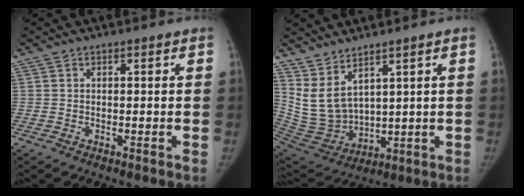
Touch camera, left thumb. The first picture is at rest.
{"total": 9.6, "force": [5.7, 4.6, 6.2], "torque": [-0.107, -0.040, 0.148]}